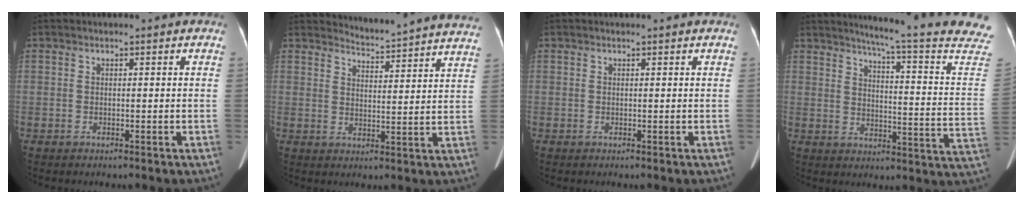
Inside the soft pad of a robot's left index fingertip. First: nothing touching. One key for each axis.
{"total": 15.4, "fx": 15.2, "fy": -0.4, "fz": 2.3, "tx": -0.030, "ty": -0.075, "tz": 0.167}
{"total": 0.8, "fx": 0.7, "fy": -0.1, "fz": 0.3, "tx": -0.008, "ty": 0.007, "tz": 0.013}
{"total": 21.6, "fx": 19.1, "fy": -1.2, "fz": 10.0, "tx": -0.138, "ty": -0.090, "tz": 0.221}